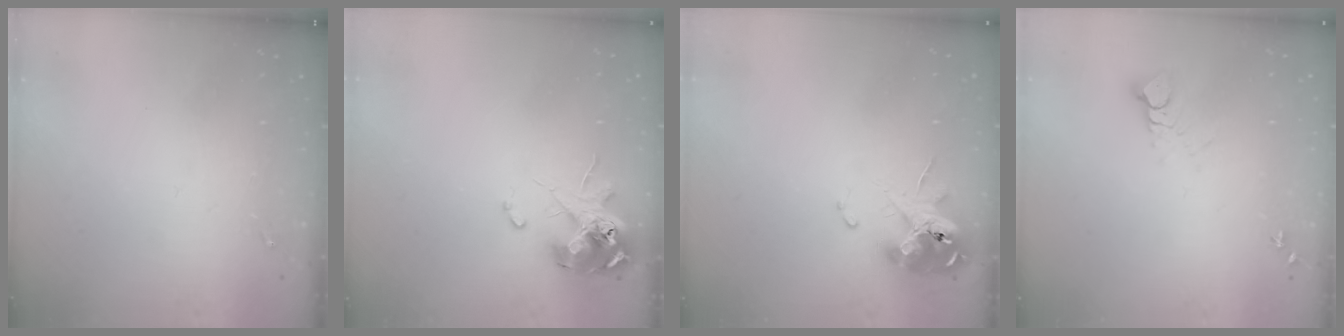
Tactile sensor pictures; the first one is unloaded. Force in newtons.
{"total": 12.0, "press": 11.8, "slide": 1.6}
{"total": 12.4, "press": 12.2, "slide": 1.6}
{"total": 4.0, "press": 3.9, "slide": 0.4}